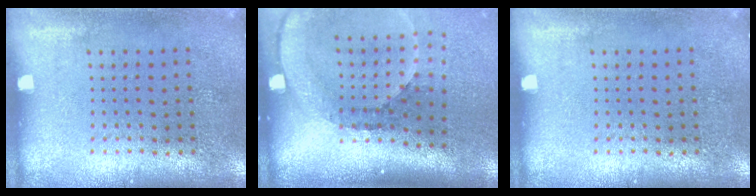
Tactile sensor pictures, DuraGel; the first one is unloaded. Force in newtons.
{"total": 2.7, "press": 1.8, "slide": 1.9}
{"total": 0.0}